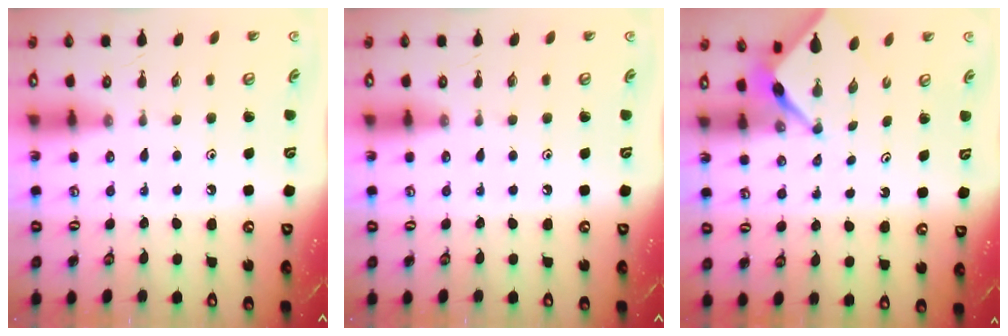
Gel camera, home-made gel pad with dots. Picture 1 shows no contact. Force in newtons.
{"total": 0.0}
{"total": 3.1, "press": 3.1, "slide": 0.3}